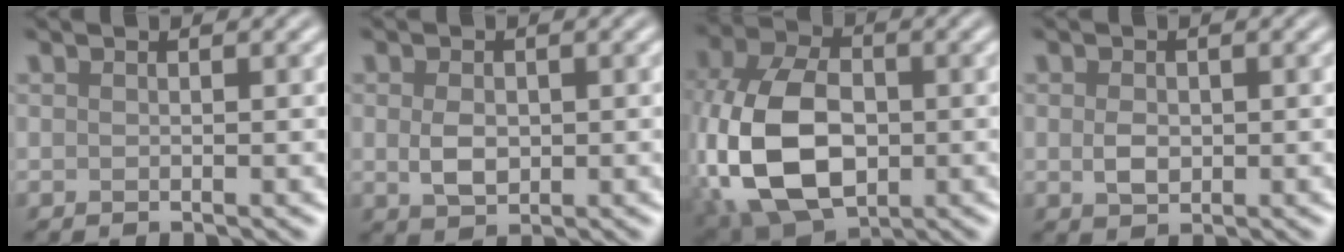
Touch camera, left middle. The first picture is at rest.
{"total": 2.6, "force": [0.0, 1.8, 1.9], "torque": [-0.046, -0.001, -0.001]}
{"total": 13.3, "force": [-2.1, 8.7, 9.9], "torque": [-0.234, -0.012, -0.045]}
{"total": 1.9, "force": [-0.1, 1.4, 1.4], "torque": [-0.031, -0.001, -0.002]}